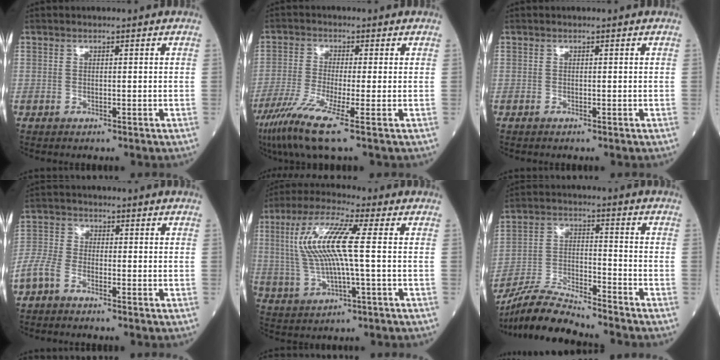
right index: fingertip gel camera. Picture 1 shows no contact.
{"total": 8.4, "force": [-4.6, -0.4, 7.0], "torque": [-0.141, -0.029, -0.087]}
{"total": 0.0}
{"total": 4.0, "force": [-2.8, 1.8, 2.2], "torque": [-0.058, 0.001, -0.065]}
{"total": 11.4, "force": [1.4, 1.4, 11.2], "torque": [-0.241, 0.019, 0.025]}
{"total": 9.7, "force": [-9.4, -0.3, 2.4], "torque": [-0.048, -0.007, -0.175]}